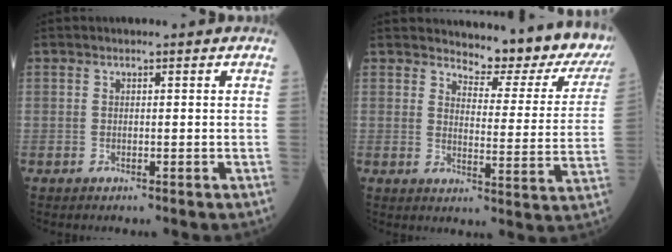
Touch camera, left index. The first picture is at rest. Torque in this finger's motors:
{"motor_torque": [-0.62, 0.14, -0.69, -0.11]}